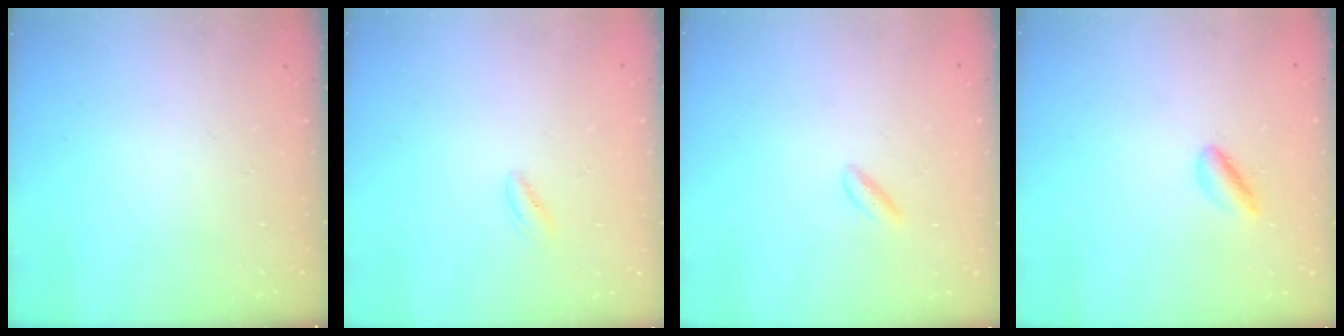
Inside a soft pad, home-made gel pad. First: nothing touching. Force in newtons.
{"total": 1.0, "press": 0.9, "slide": 0.5}
{"total": 2.2, "press": 1.9, "slide": 1.2}
{"total": 3.2, "press": 2.9, "slide": 1.3}